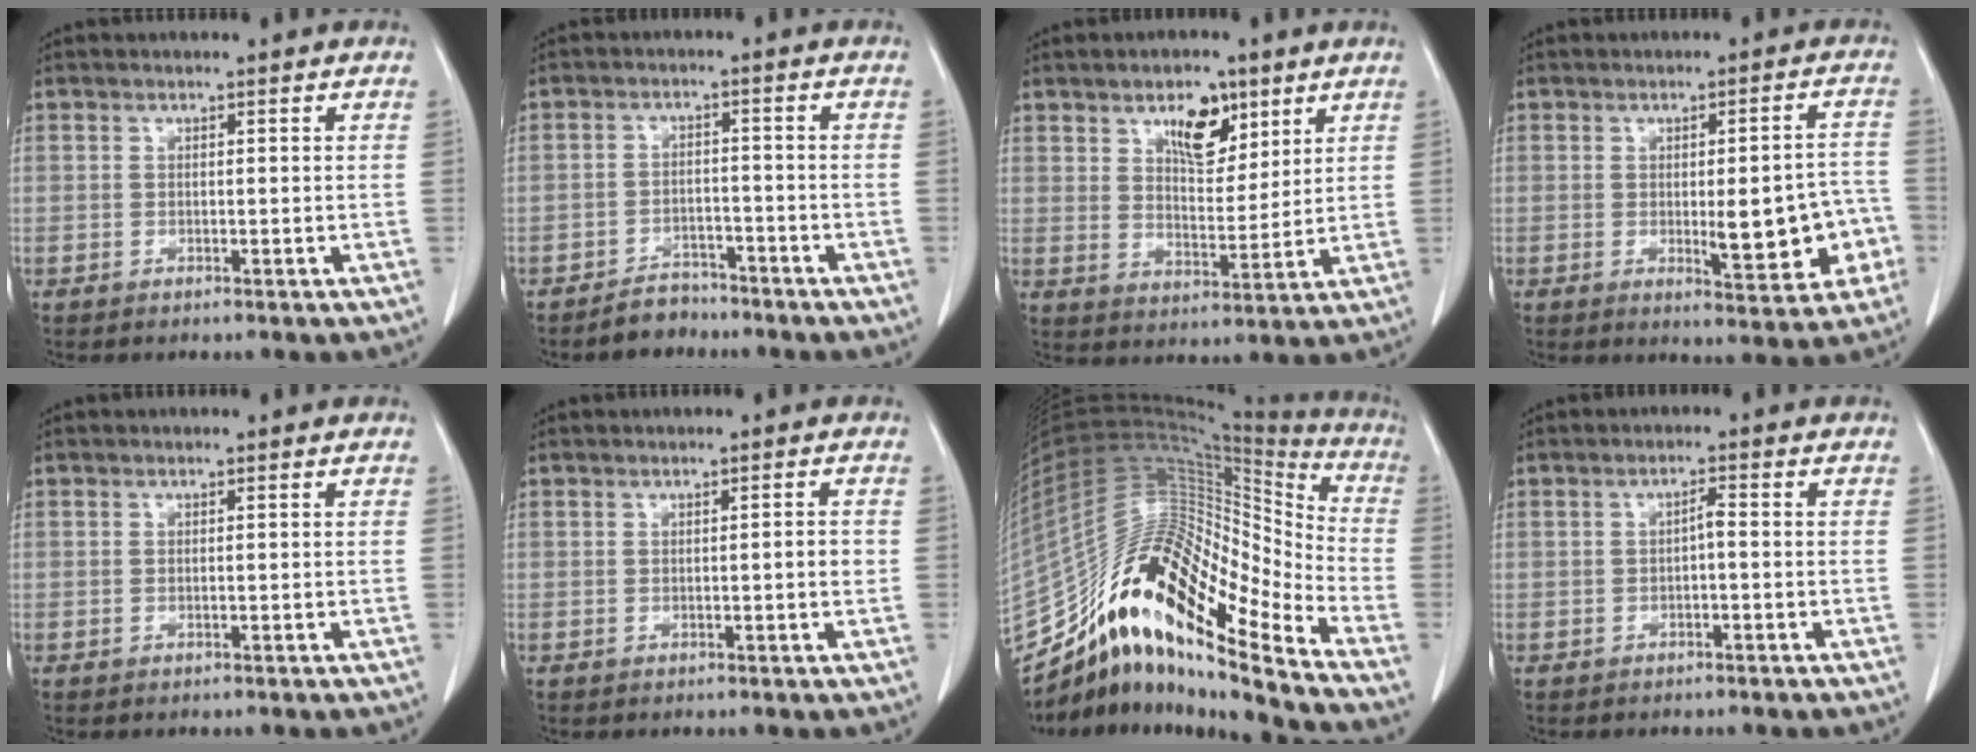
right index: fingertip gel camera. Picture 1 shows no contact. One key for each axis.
{"total": 3.9, "fx": -3.4, "fy": 1.9, "fz": 0.2, "tx": -0.006, "ty": 0.005, "tz": -0.055}
{"total": 8.0, "fx": 4.7, "fy": 3.8, "fz": 5.3, "tx": -0.084, "ty": 0.003, "tz": 0.080}
{"total": 10.1, "fx": -2.2, "fy": 2.9, "fz": 9.4, "tx": -0.110, "ty": 0.010, "tz": -0.019}
{"total": 0.0}
{"total": 1.5, "fx": -0.1, "fy": 0.2, "fz": 1.5, "tx": -0.020, "ty": 0.001, "tz": -0.002}
{"total": 20.1, "fx": -14.7, "fy": 3.0, "fz": 13.5, "tx": -0.251, "ty": 0.056, "tz": -0.263}
{"total": 1.5, "fx": -0.4, "fy": 0.3, "fz": 1.4, "tx": -0.023, "ty": 0.004, "tz": -0.007}